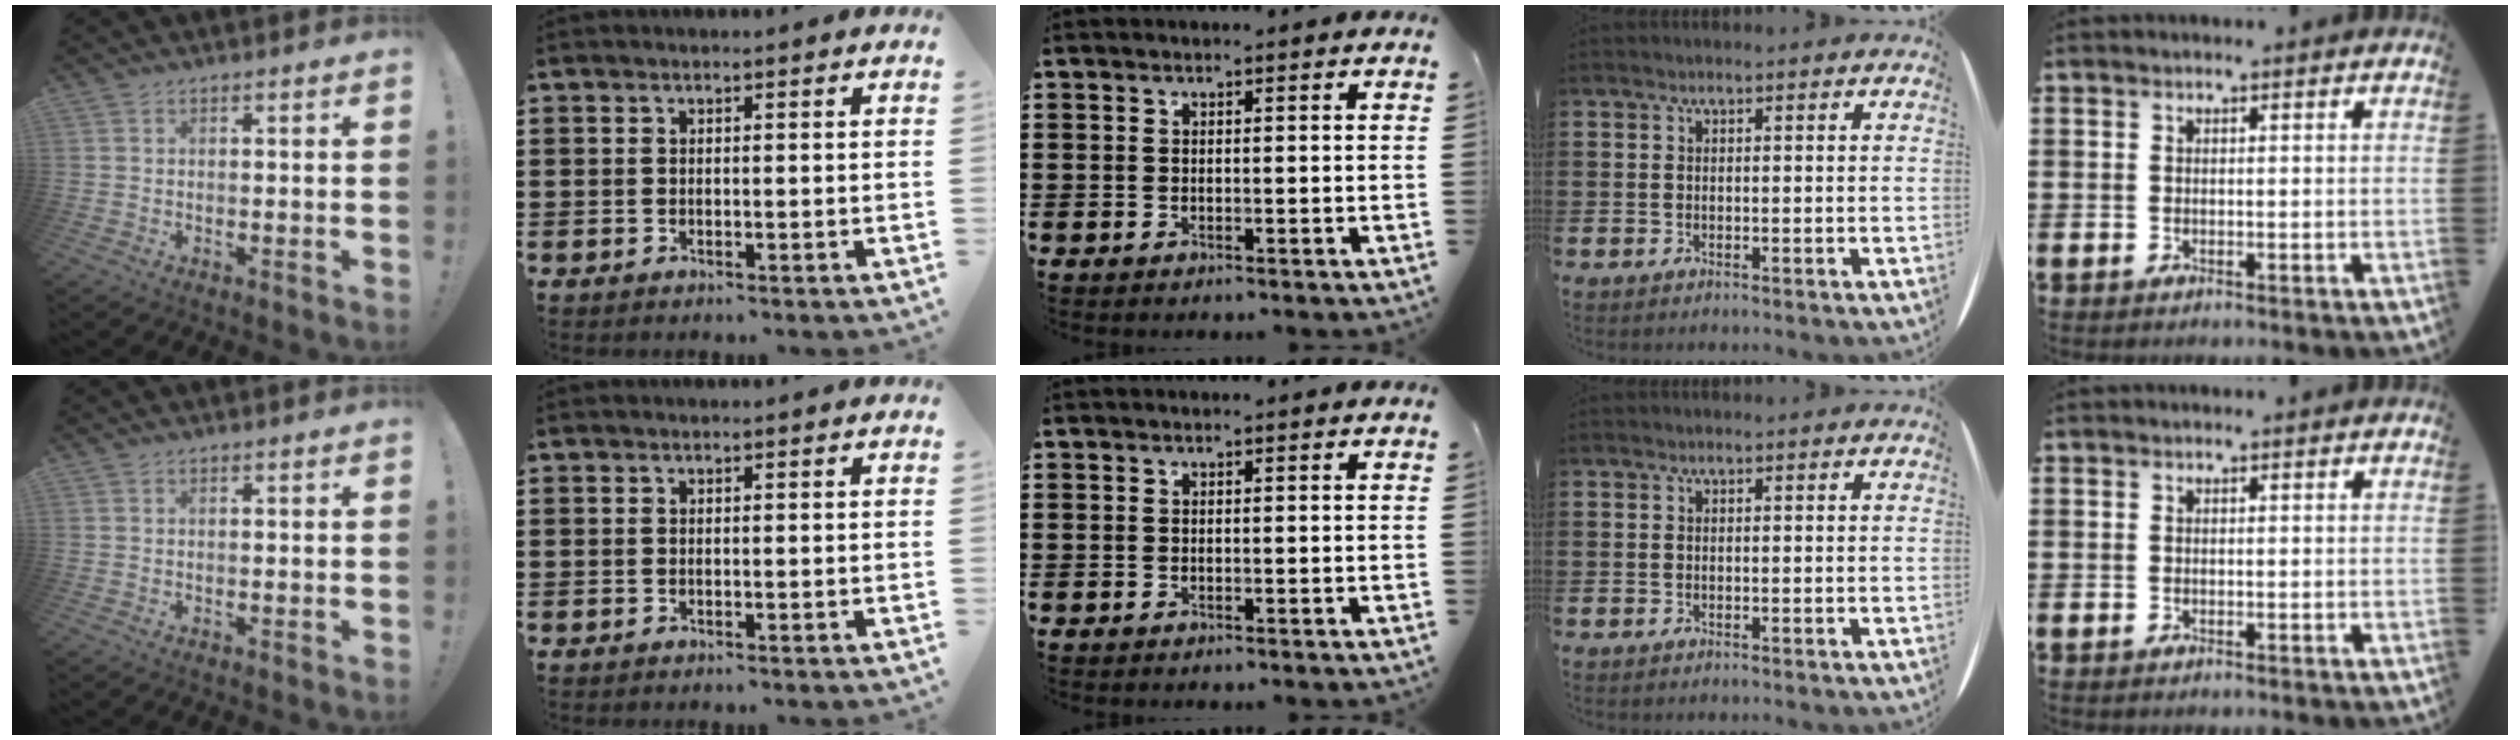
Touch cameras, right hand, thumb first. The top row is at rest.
{}